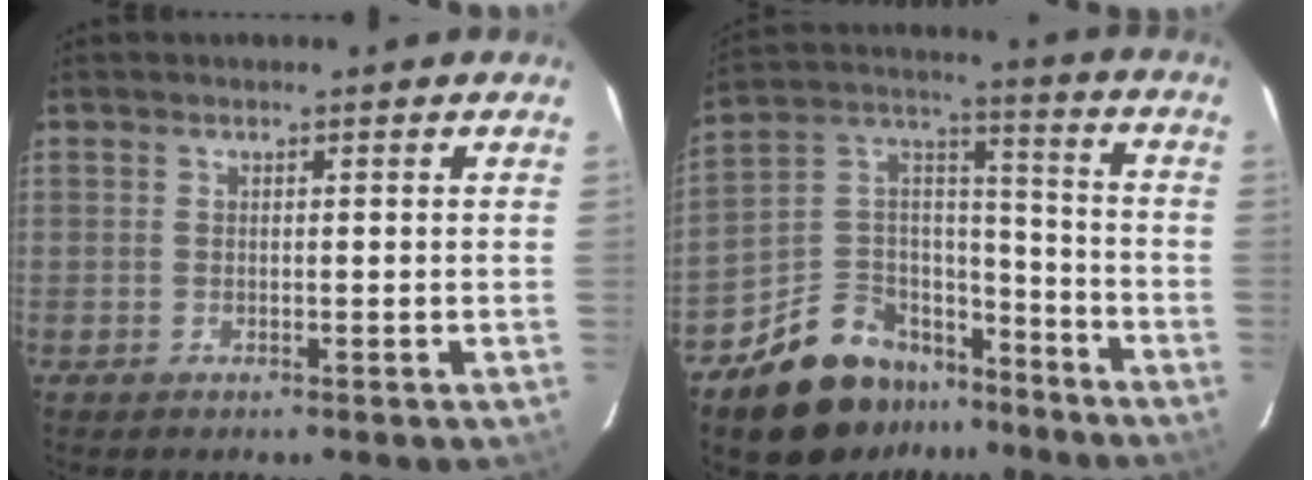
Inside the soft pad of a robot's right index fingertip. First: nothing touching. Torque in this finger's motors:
{"motor_torque": [1.38, -0.76, 0.44, 0.05]}